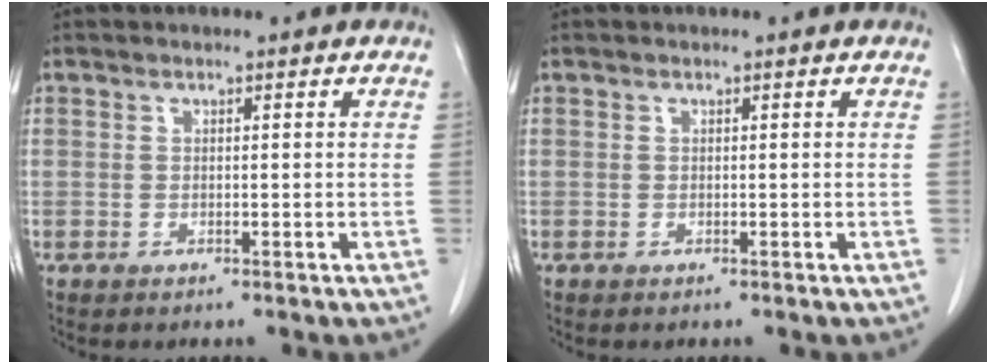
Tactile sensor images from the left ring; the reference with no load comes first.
{"total": 0.0}